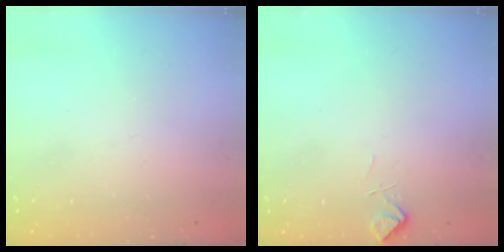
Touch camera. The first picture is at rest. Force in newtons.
{"total": 1.5, "press": 1.3, "slide": 0.8}